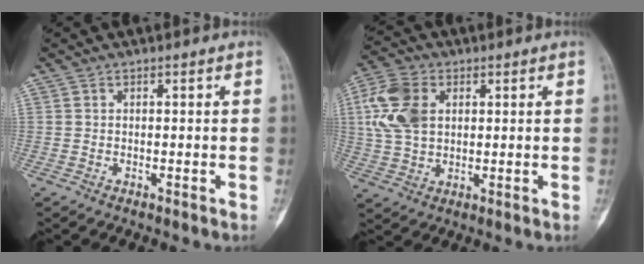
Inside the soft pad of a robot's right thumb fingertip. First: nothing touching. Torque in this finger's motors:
{"motor_torque": [-0.03, 0.40, 0.61, 0.14, 0.14]}